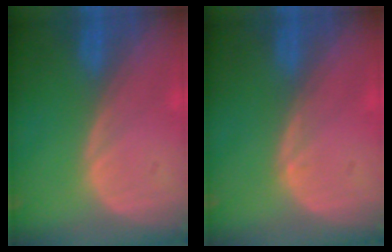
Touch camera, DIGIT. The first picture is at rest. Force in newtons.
{"total": 0.8, "press": 0.7, "slide": 0.1}